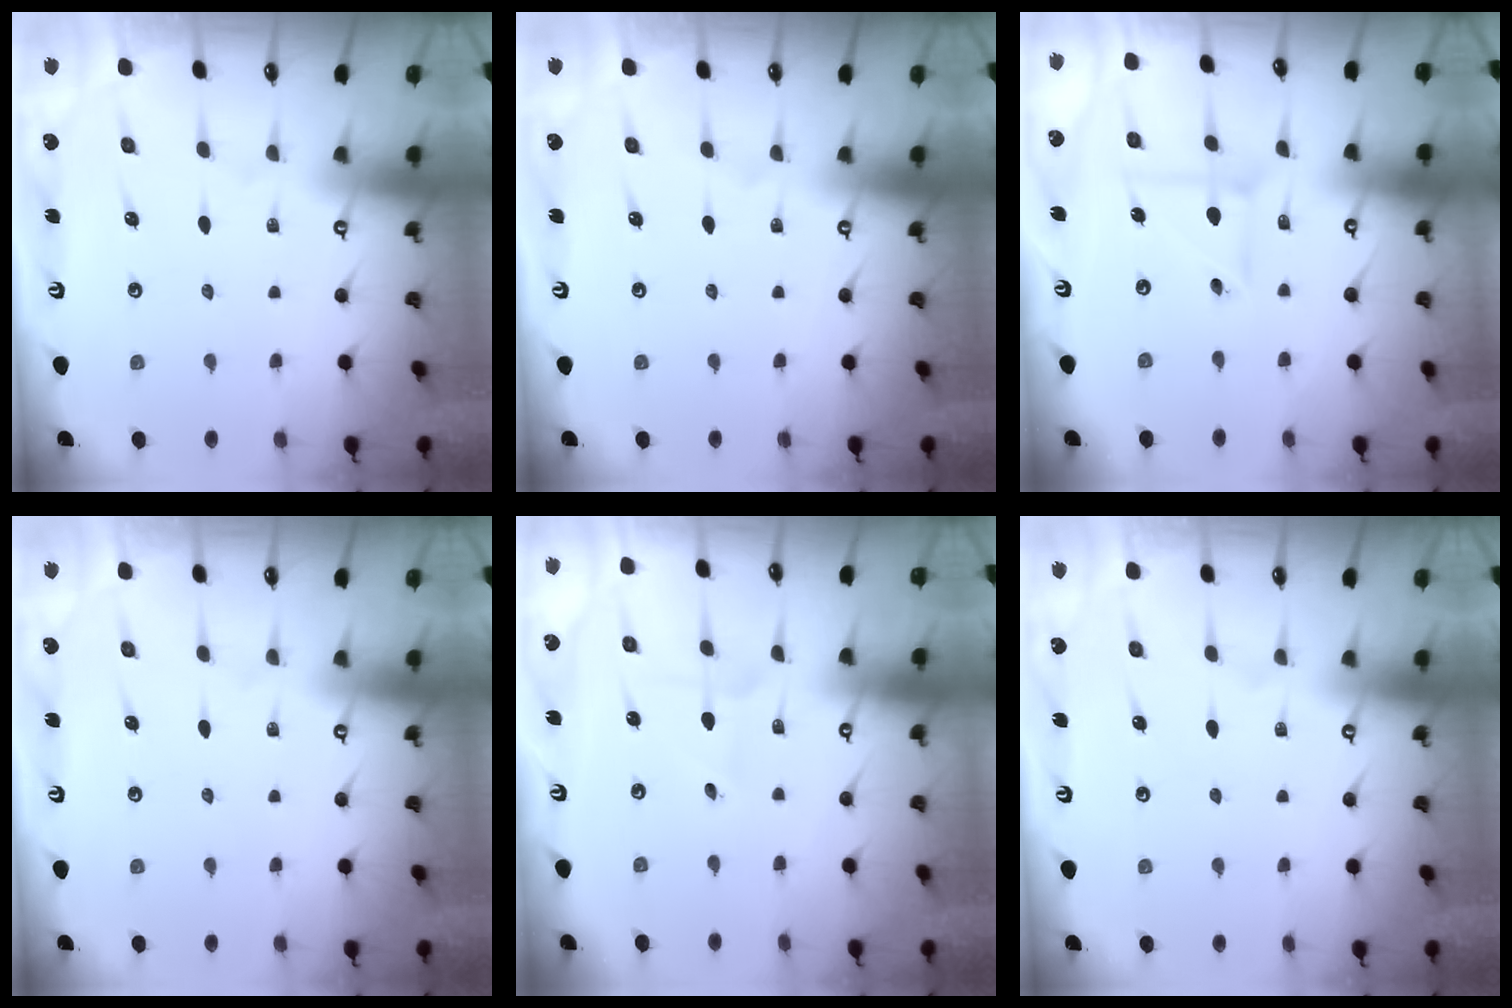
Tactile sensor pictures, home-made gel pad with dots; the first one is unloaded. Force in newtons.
{"total": 0.0}
{"total": 5.7, "press": 5.7, "slide": 0.6}
{"total": 0.0}
{"total": 2.0, "press": 2.0, "slide": 0.1}
{"total": 0.0}